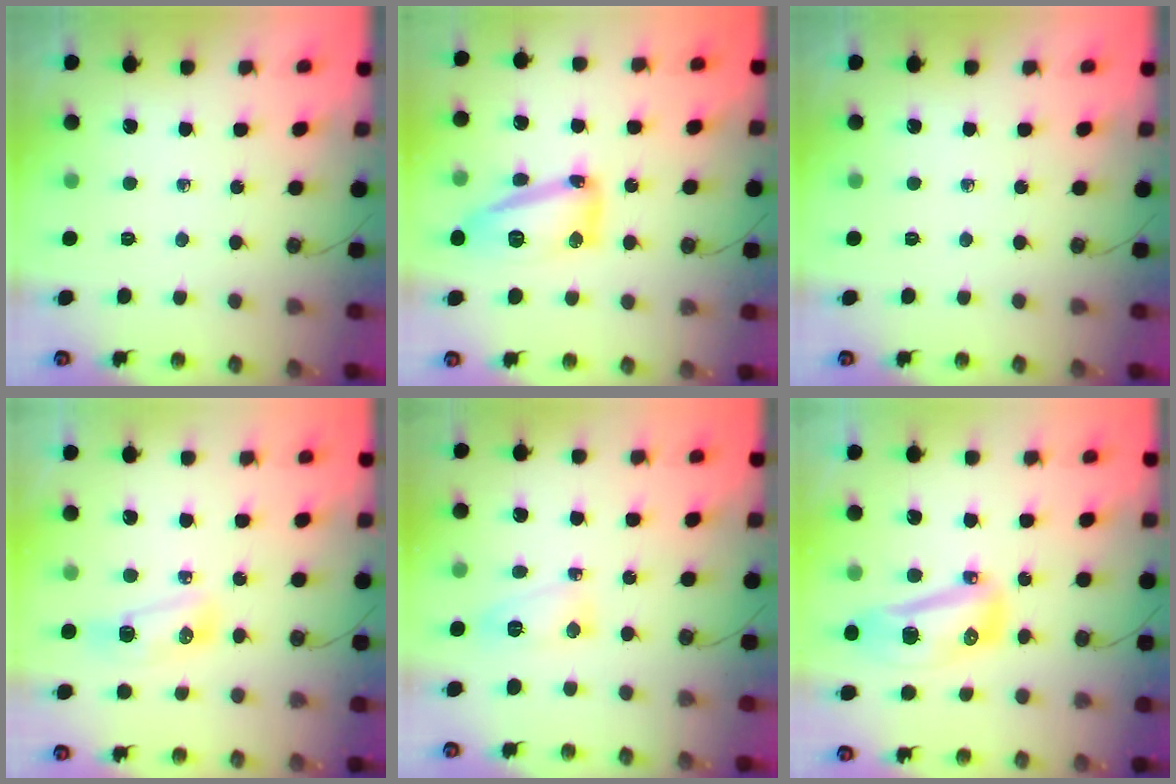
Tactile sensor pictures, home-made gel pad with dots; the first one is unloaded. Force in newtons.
{"total": 14.8, "press": 14.8, "slide": 0.9}
{"total": 0.0}
{"total": 8.0, "press": 7.8, "slide": 1.9}
{"total": 5.5, "press": 5.4, "slide": 0.8}
{"total": 27.4, "press": 16.3, "slide": 22.0}